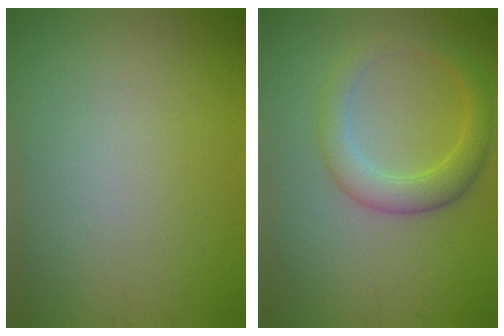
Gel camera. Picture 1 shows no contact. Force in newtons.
{"total": 3.9, "press": 3.9, "slide": 0.3}